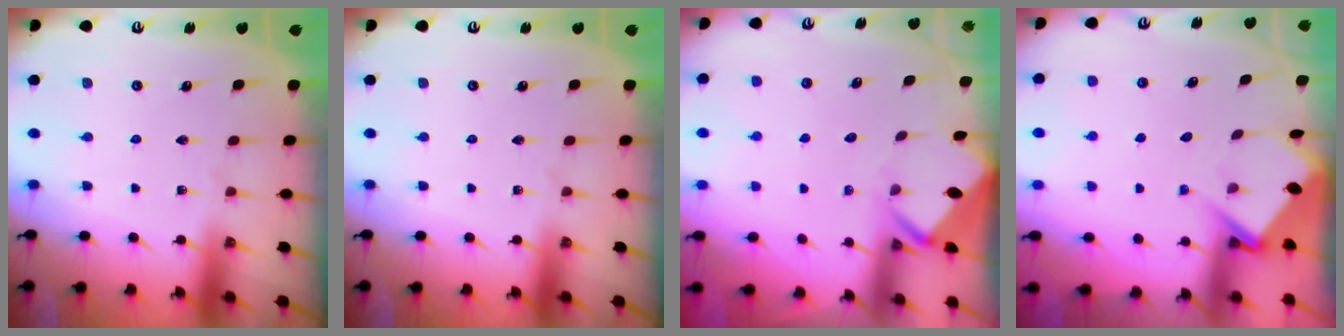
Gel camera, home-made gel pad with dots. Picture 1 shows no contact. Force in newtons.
{"total": 0.0}
{"total": 4.0, "press": 3.9, "slide": 0.3}
{"total": 4.7, "press": 4.7, "slide": 0.2}